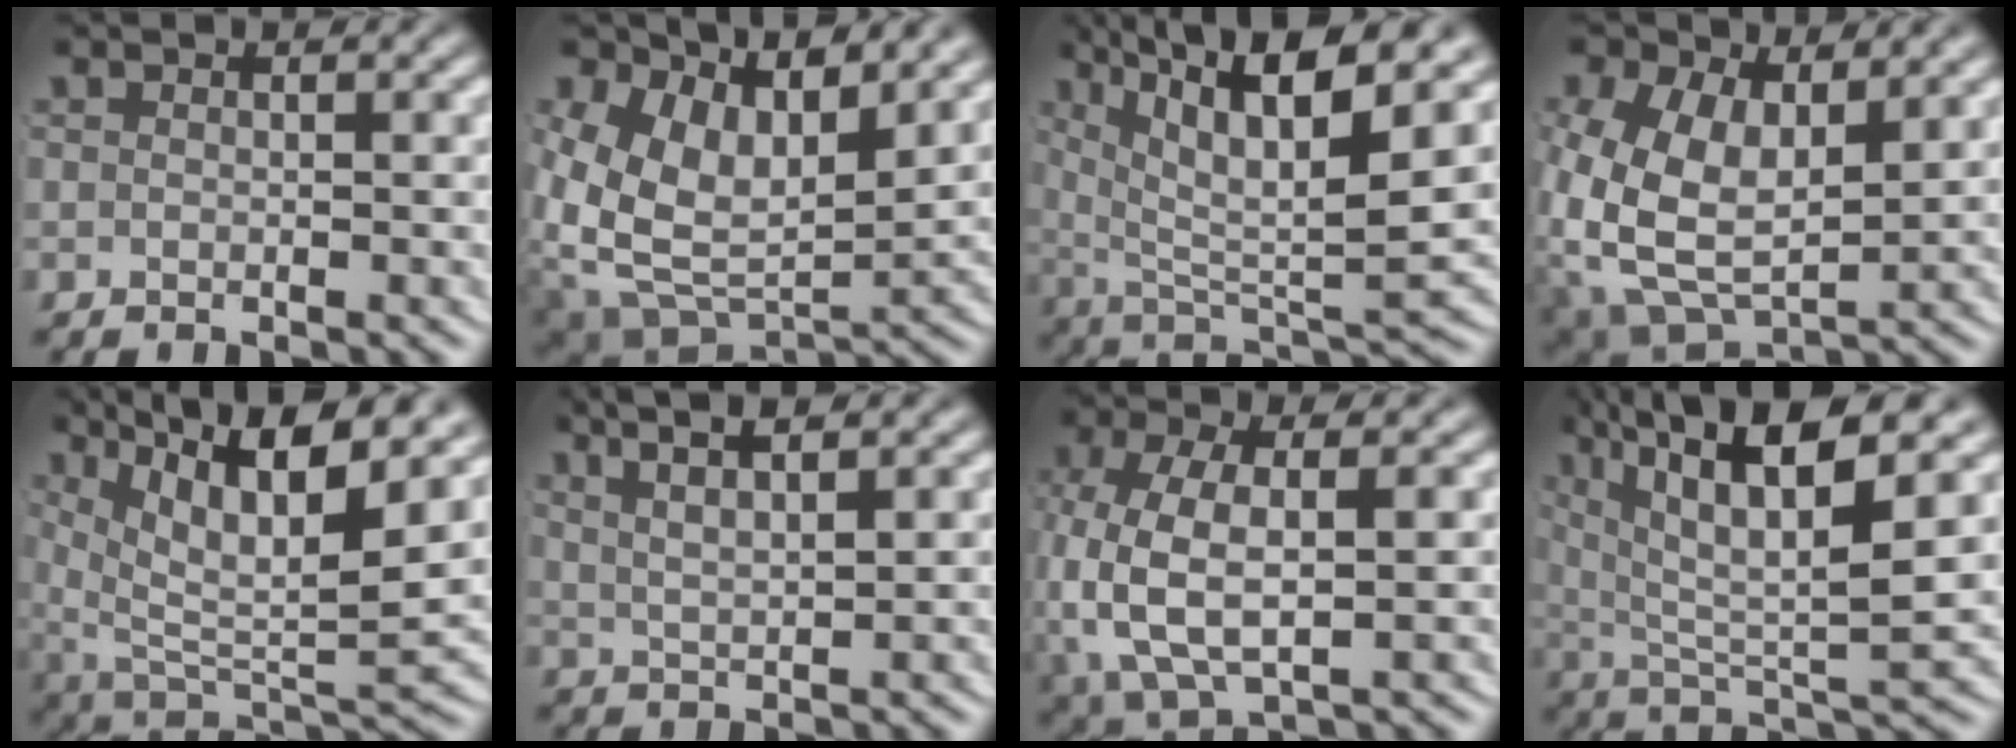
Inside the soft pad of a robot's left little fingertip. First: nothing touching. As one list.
[{"total": 11.4, "force": [0.7, 8.8, 7.2], "torque": [-0.154, -0.041, 0.022]}, {"total": 12.4, "force": [4.0, 5.7, 10.2], "torque": [-0.168, -0.007, 0.065]}, {"total": 11.9, "force": [-1.2, 9.8, 6.7], "torque": [-0.179, -0.064, -0.001]}, {"total": 12.4, "force": [2.9, 6.4, 10.2], "torque": [-0.172, -0.033, 0.059]}, {"total": 5.9, "force": [3.8, 2.4, 3.9], "torque": [-0.062, 0.009, 0.059]}, {"total": 8.3, "force": [-0.6, 5.5, 6.2], "torque": [-0.169, -0.032, 0.010]}, {"total": 10.9, "force": [4.0, 4.5, 9.0], "torque": [-0.165, -0.002, 0.069]}]